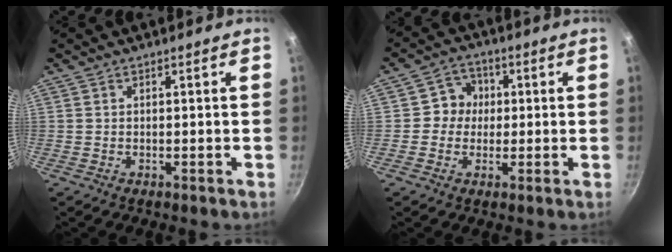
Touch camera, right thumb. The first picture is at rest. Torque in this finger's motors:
{"motor_torque": [-0.53, 0.04, 0.37, 0.22, -0.01]}